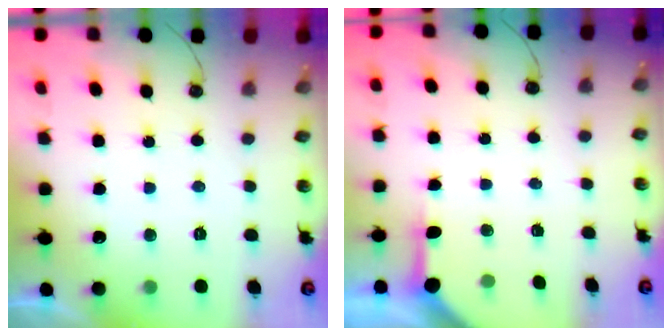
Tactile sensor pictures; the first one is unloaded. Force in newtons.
{"total": 3.8, "press": 3.8, "slide": 0.4}